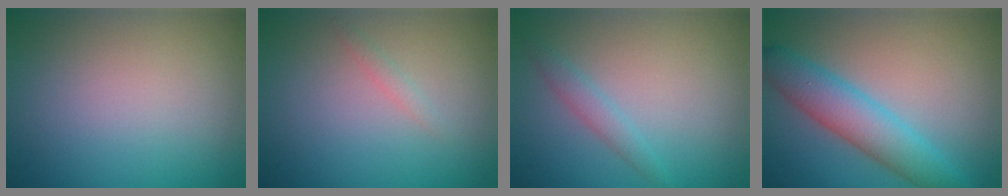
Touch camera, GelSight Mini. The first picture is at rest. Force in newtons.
{"total": 0.7, "press": 0.7, "slide": 0.0}
{"total": 1.6, "press": 1.6, "slide": 0.1}
{"total": 5.2, "press": 5.2, "slide": 0.1}